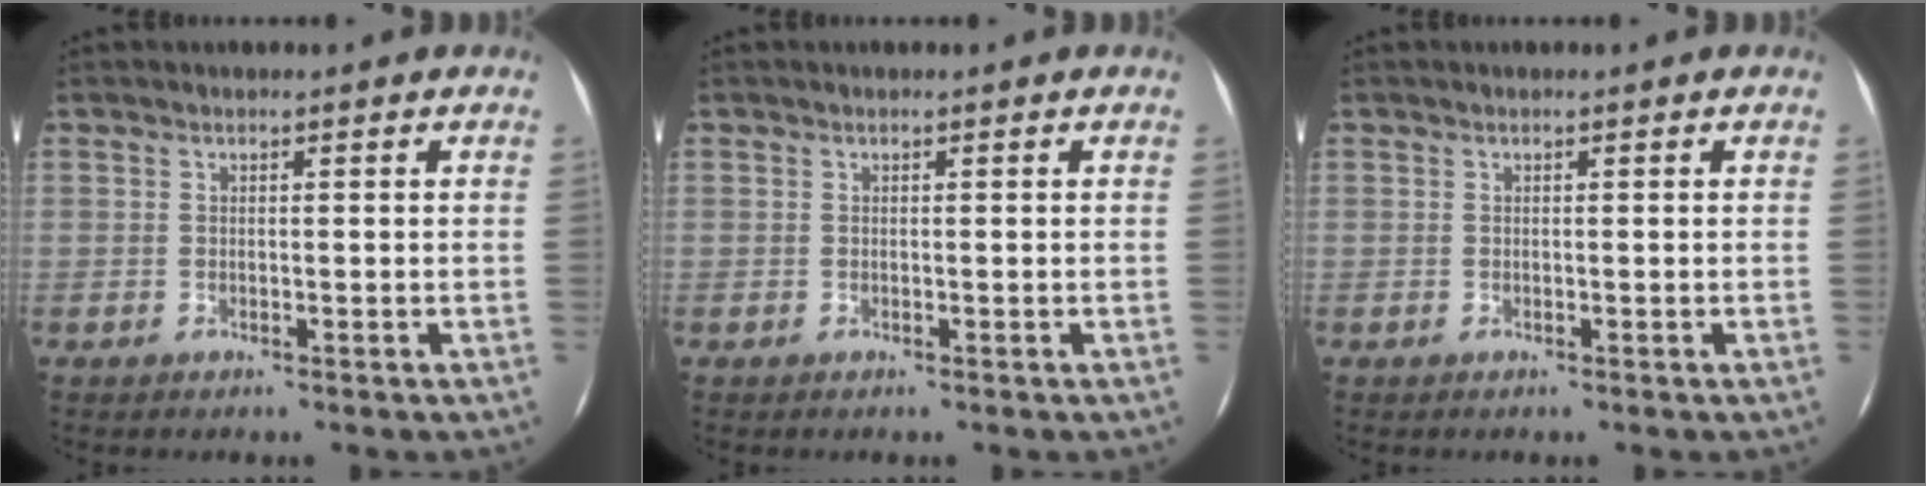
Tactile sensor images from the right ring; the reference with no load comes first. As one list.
[{"total": 0.0}, {"total": 0.0}]